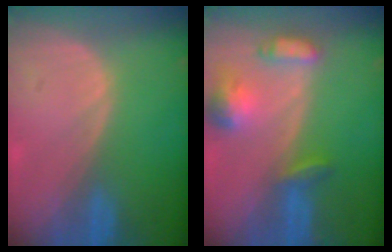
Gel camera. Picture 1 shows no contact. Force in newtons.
{"total": 6.8, "press": 6.4, "slide": 2.3}